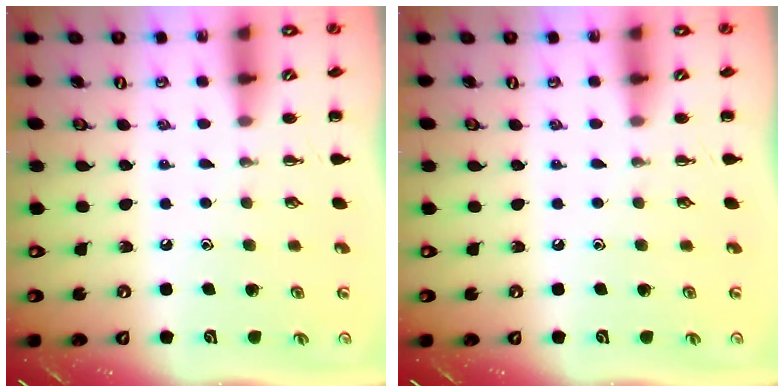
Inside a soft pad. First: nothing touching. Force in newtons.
{"total": 0.0}